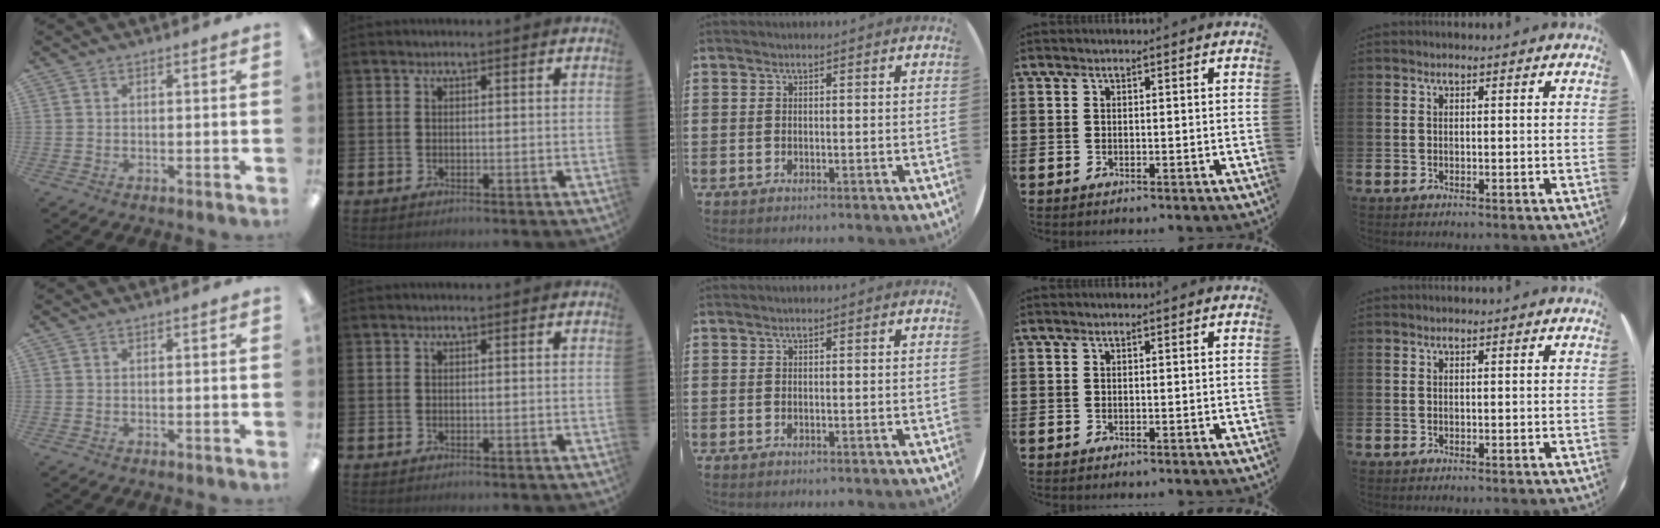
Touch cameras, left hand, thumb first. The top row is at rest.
{}